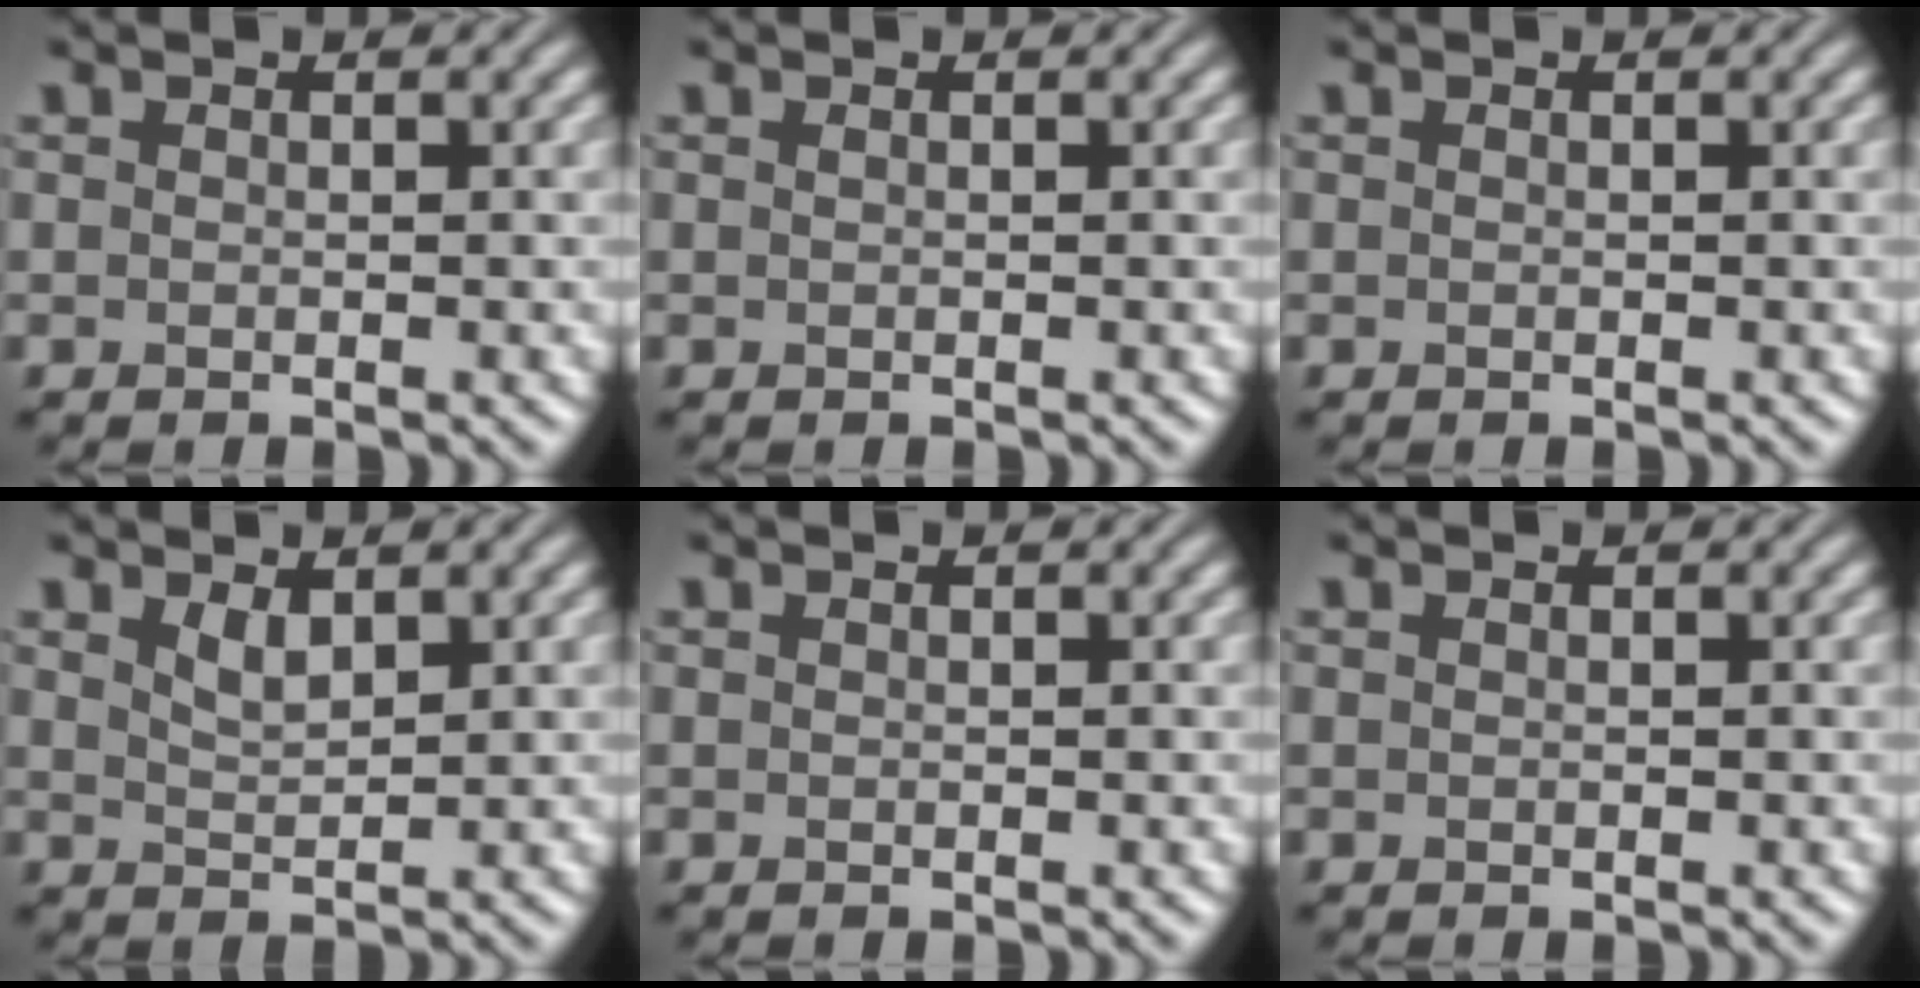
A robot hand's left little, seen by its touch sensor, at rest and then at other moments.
{"total": 0.0}
{"total": 0.0}
{"total": 1.7, "force": [1.2, 0.6, 1.1], "torque": [-0.025, -0.003, 0.026]}
{"total": 0.0}
{"total": 0.0}